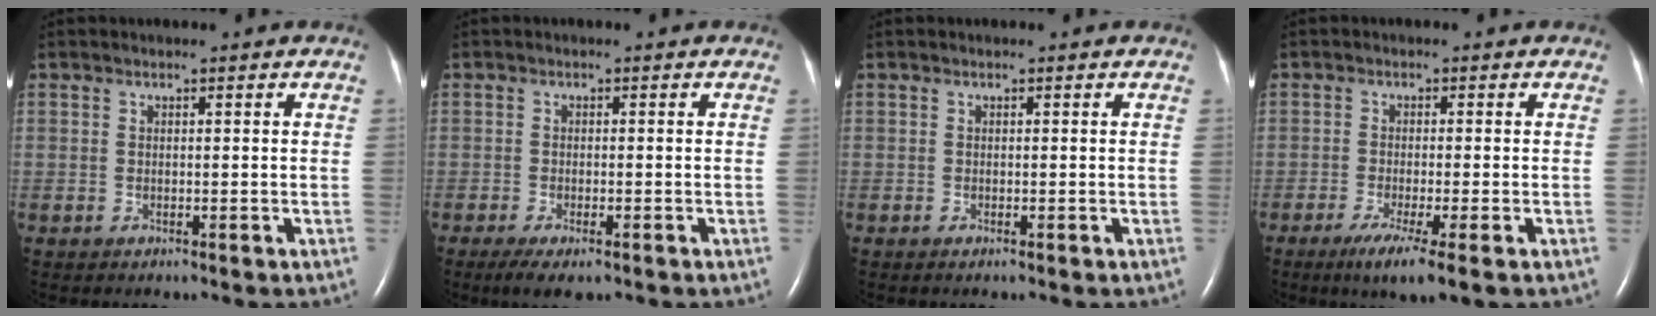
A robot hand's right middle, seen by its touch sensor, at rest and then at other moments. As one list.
[{"total": 4.3, "force": [-2.7, 1.3, 3.1], "torque": [-0.057, -0.009, -0.041]}, {"total": 0.0}, {"total": 6.2, "force": [-3.5, 0.1, 5.1], "torque": [-0.090, -0.021, -0.057]}]